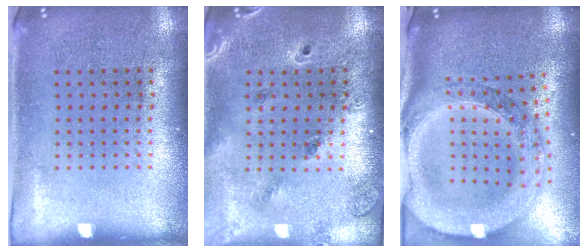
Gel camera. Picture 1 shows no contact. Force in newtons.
{"total": 1.4, "press": 1.3, "slide": 0.3}
{"total": 3.6, "press": 2.9, "slide": 2.2}